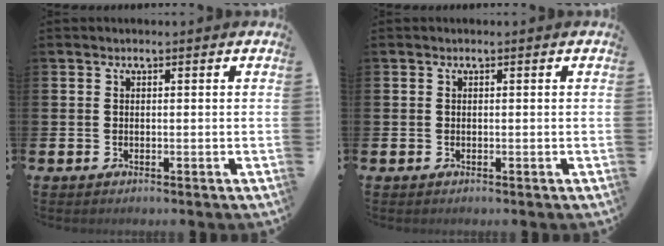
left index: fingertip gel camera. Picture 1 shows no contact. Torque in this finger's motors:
{"motor_torque": [-0.02, 0.04, 0.01, 0.00]}